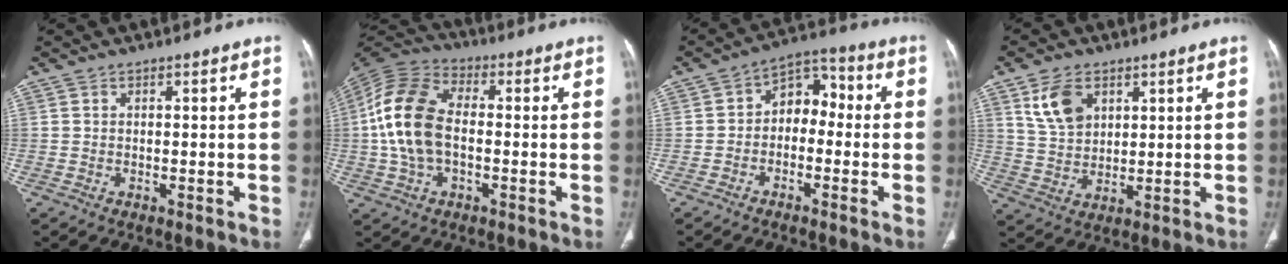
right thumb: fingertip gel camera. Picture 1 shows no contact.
{"total": 14.6, "force": [-0.5, 9.0, 11.5], "torque": [-0.239, 0.028, -0.016]}
{"total": 7.5, "force": [-0.9, 5.4, 5.1], "torque": [-0.045, 0.041, -0.031]}
{"total": 8.2, "force": [3.9, 5.3, 4.8], "torque": [-0.075, -0.015, 0.083]}